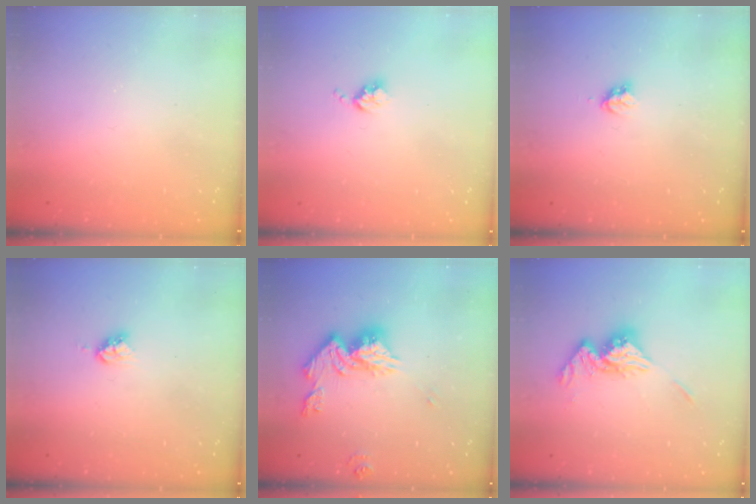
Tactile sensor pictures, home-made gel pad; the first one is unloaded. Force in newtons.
{"total": 3.6, "press": 3.6, "slide": 0.4}
{"total": 3.2, "press": 3.1, "slide": 0.5}
{"total": 4.4, "press": 4.3, "slide": 0.6}
{"total": 14.3, "press": 14.2, "slide": 1.5}
{"total": 12.3, "press": 12.3, "slide": 1.3}